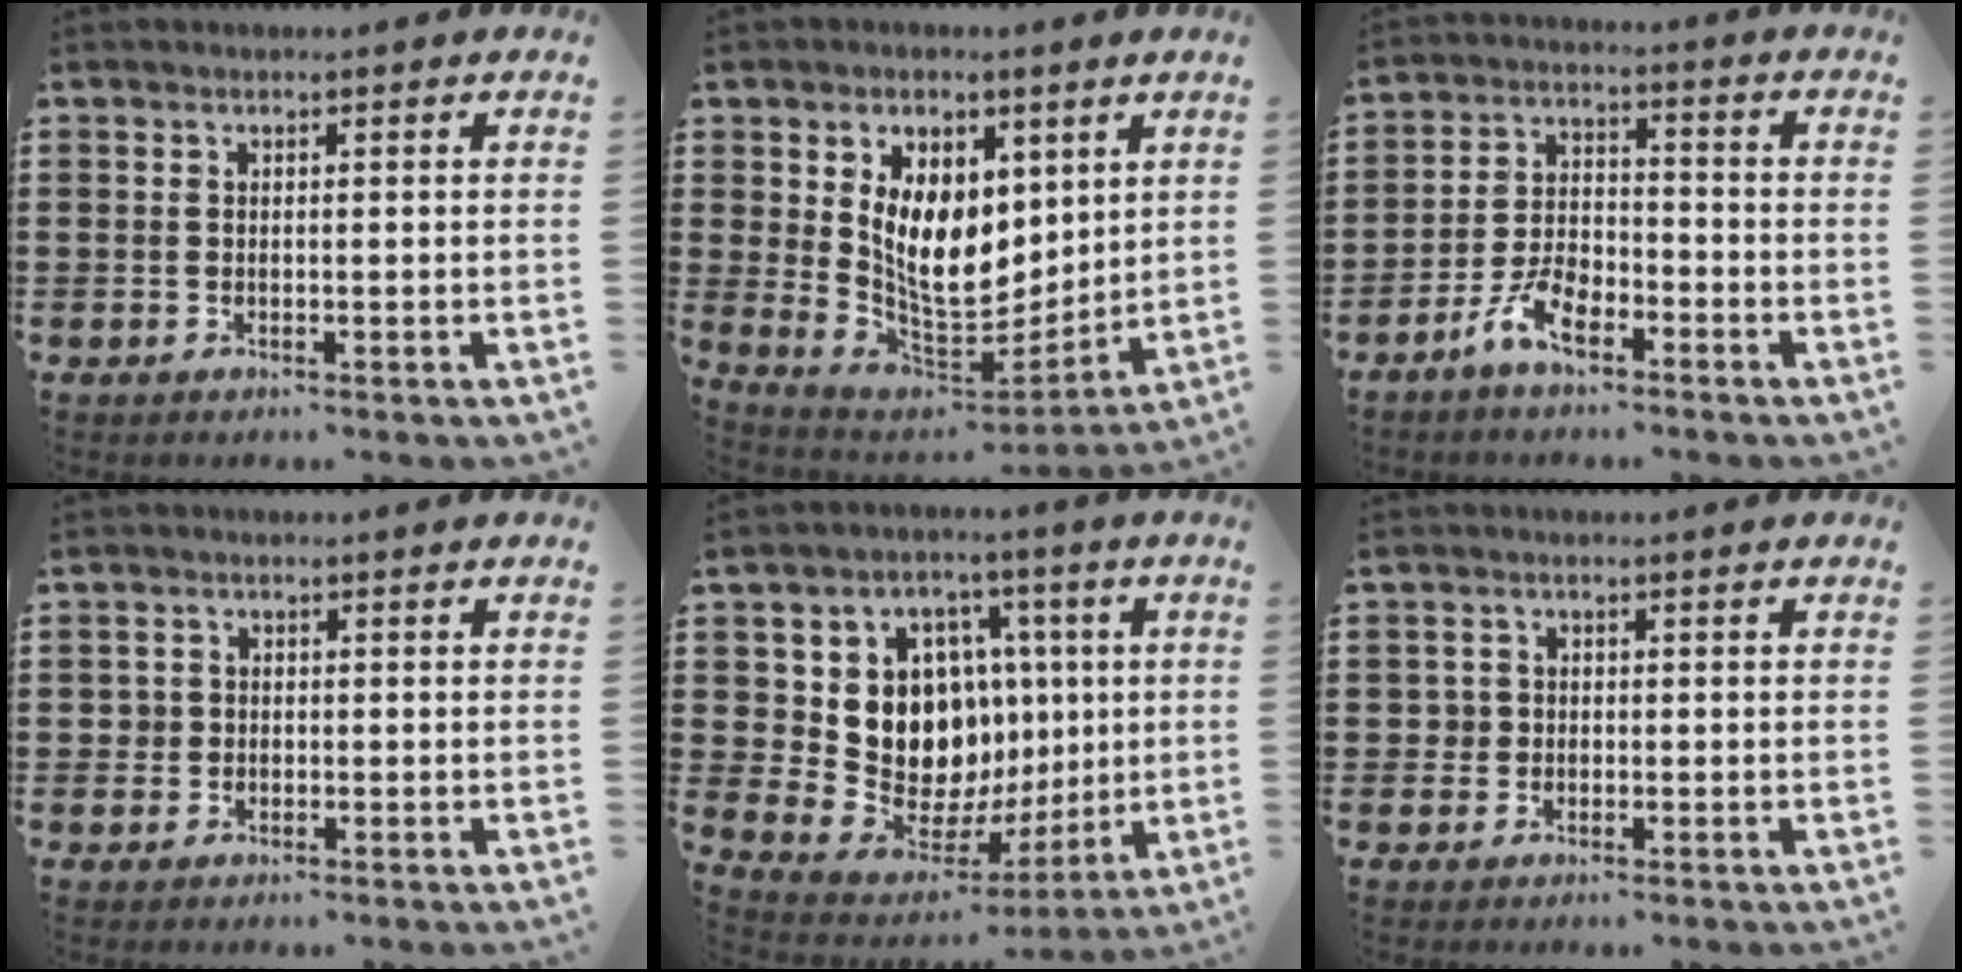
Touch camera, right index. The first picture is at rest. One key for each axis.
{"total": 9.4, "fx": 2.8, "fy": 6.4, "fz": 6.3, "tx": -0.129, "ty": -0.015, "tz": 0.051}
{"total": 6.0, "fx": -3.9, "fy": 2.7, "fz": 3.7, "tx": -0.085, "ty": 0.009, "tz": -0.079}
{"total": 1.5, "fx": 0.1, "fy": 1.5, "fz": 0.2, "tx": -0.009, "ty": 0.009, "tz": 0.000}
{"total": 12.9, "fx": 2.8, "fy": 10.9, "fz": 6.3, "tx": -0.151, "ty": -0.029, "tz": 0.060}
{"total": 1.7, "fx": 0.0, "fy": 1.7, "fz": 0.3, "tx": -0.010, "ty": 0.009, "tz": -0.002}